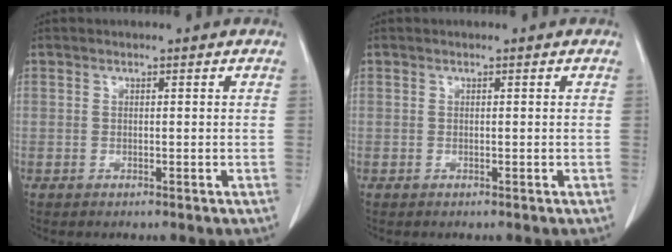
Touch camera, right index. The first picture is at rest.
{"total": 0.0}